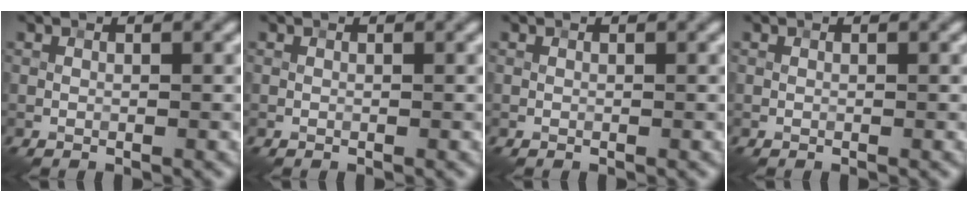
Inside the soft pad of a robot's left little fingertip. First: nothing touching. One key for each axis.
{"total": 0.0}
{"total": 0.0}
{"total": 0.0}